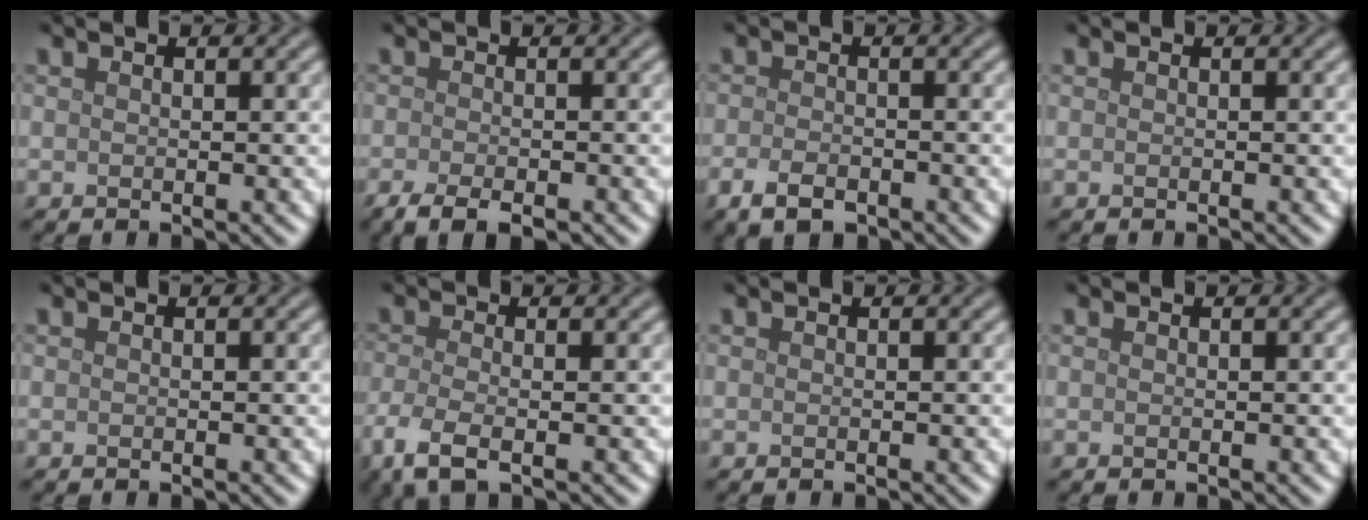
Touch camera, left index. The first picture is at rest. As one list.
[{"total": 3.0, "force": [-2.0, 0.8, 2.1], "torque": [-0.039, -0.006, -0.035]}, {"total": 2.6, "force": [-1.5, 1.2, 1.7], "torque": [-0.034, -0.004, -0.032]}, {"total": 0.0}, {"total": 0.0}, {"total": 3.8, "force": [-1.9, 1.3, 3.0], "torque": [-0.073, -0.010, -0.046]}, {"total": 0.0}, {"total": 0.0}]